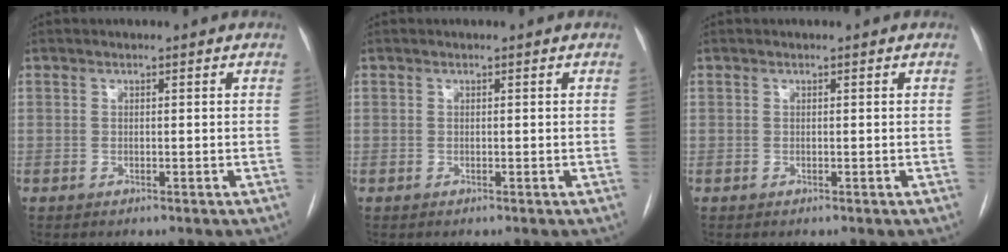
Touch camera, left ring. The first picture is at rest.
{"total": 0.0}
{"total": 0.0}